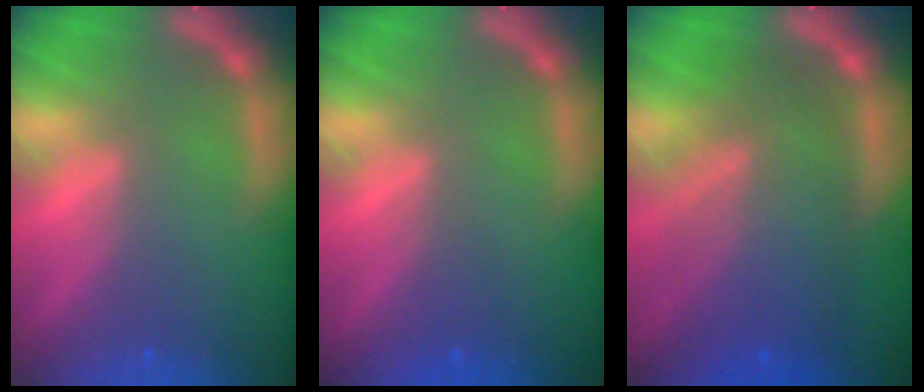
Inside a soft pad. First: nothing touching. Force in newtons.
{"total": 0.9}
{"total": 9.5}